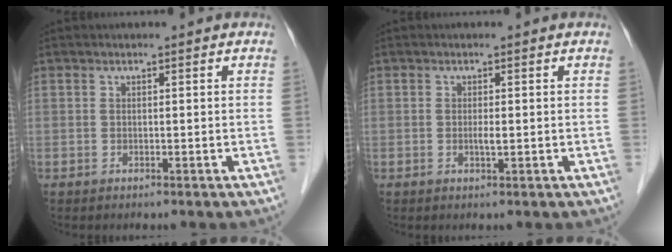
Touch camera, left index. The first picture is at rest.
{"total": 1.0, "force": [-0.1, 0.2, 1.0], "torque": [-0.021, -0.003, -0.001]}